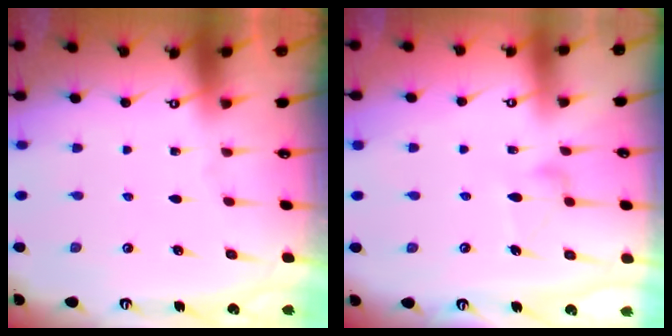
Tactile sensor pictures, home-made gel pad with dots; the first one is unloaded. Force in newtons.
{"total": 10.4, "press": 10.4, "slide": 0.4}